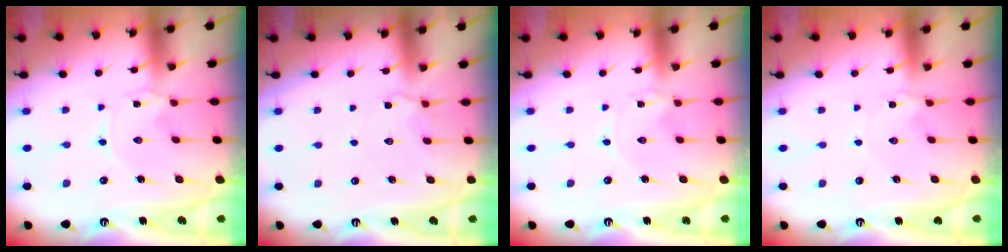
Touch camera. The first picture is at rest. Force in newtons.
{"total": 2.6, "press": 2.5, "slide": 0.7}
{"total": 0.0}
{"total": 0.8, "press": 0.7, "slide": 0.2}